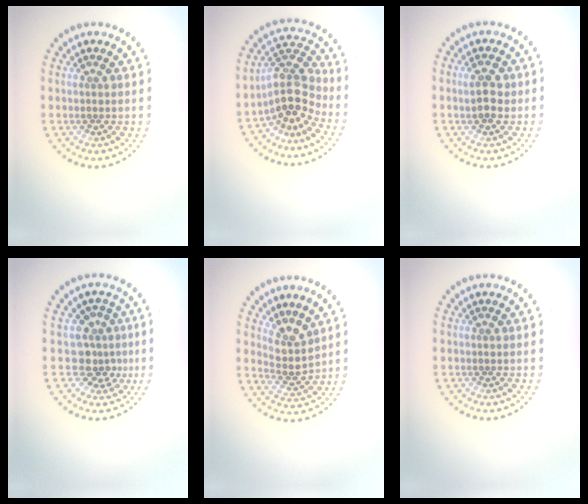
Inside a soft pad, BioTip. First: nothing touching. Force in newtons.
{"total": 3.9, "press": 3.0, "slide": 2.5}
{"total": 2.4, "press": 2.3, "slide": 0.4}
{"total": 2.8, "press": 2.0, "slide": 2.0}
{"total": 2.9, "press": 2.2, "slide": 1.9}
{"total": 0.0}